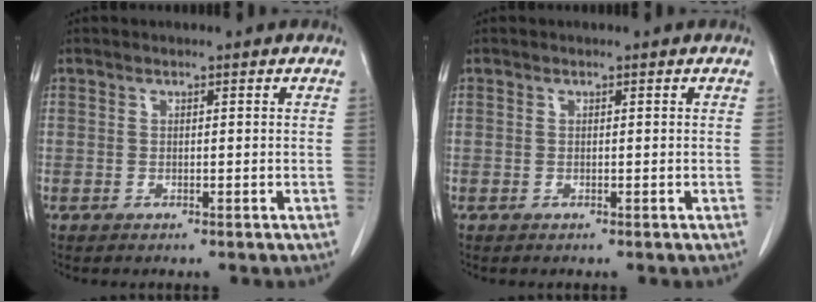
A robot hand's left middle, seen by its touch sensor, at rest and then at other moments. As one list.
[{"total": 0.0}]